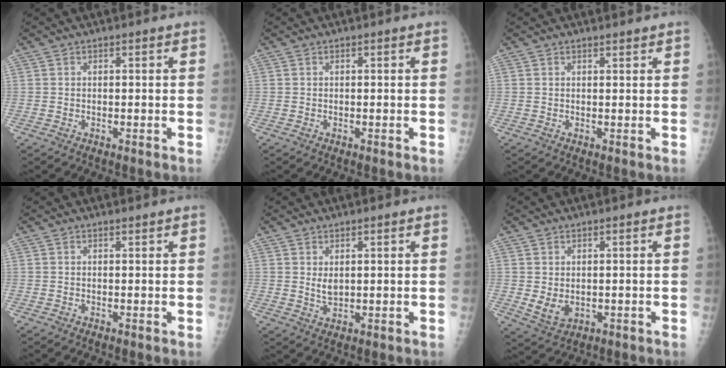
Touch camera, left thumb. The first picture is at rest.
{"total": 0.0}
{"total": 0.9, "force": [0.9, 0.1, 0.4], "torque": [-0.004, -0.007, 0.014]}
{"total": 0.5, "force": [0.5, 0.0, 0.2], "torque": [-0.006, -0.004, 0.008]}
{"total": 3.1, "force": [1.3, 1.5, 2.4], "torque": [-0.036, -0.015, 0.027]}
{"total": 4.3, "force": [0.4, 2.9, 3.2], "torque": [-0.046, -0.012, 0.019]}